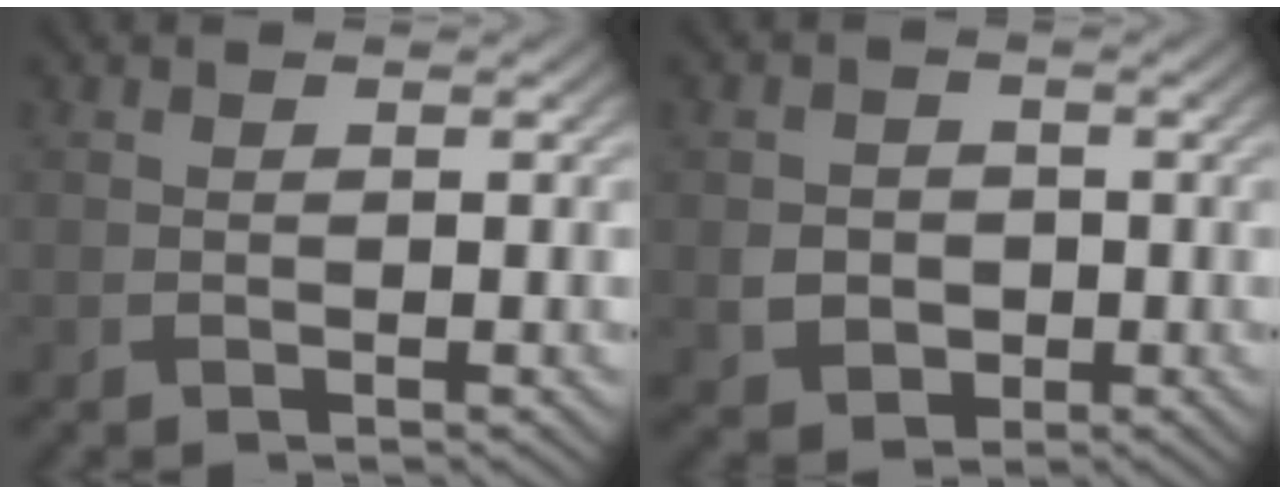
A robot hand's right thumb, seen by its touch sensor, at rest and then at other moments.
{"total": 3.5, "force": [-0.6, 3.1, 1.4], "torque": [-0.032, -0.004, -0.016]}